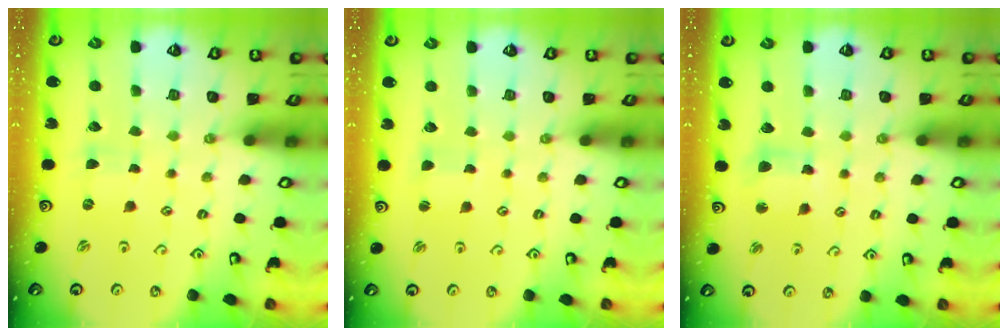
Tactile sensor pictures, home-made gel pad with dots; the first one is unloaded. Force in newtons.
{"total": 1.4, "press": 1.4, "slide": 0.0}
{"total": 7.9, "press": 7.8, "slide": 1.0}